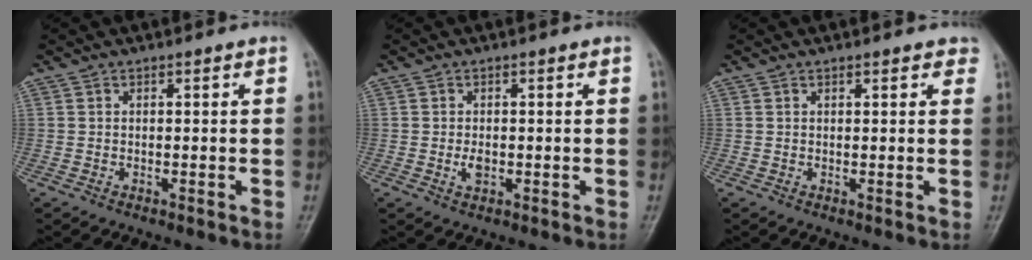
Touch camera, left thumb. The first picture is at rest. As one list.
[{"total": 2.0, "force": [-0.2, 1.1, 1.7], "torque": [-0.027, -0.002, -0.002]}, {"total": 2.3, "force": [1.7, 0.9, 1.3], "torque": [0.004, 0.001, 0.015]}]